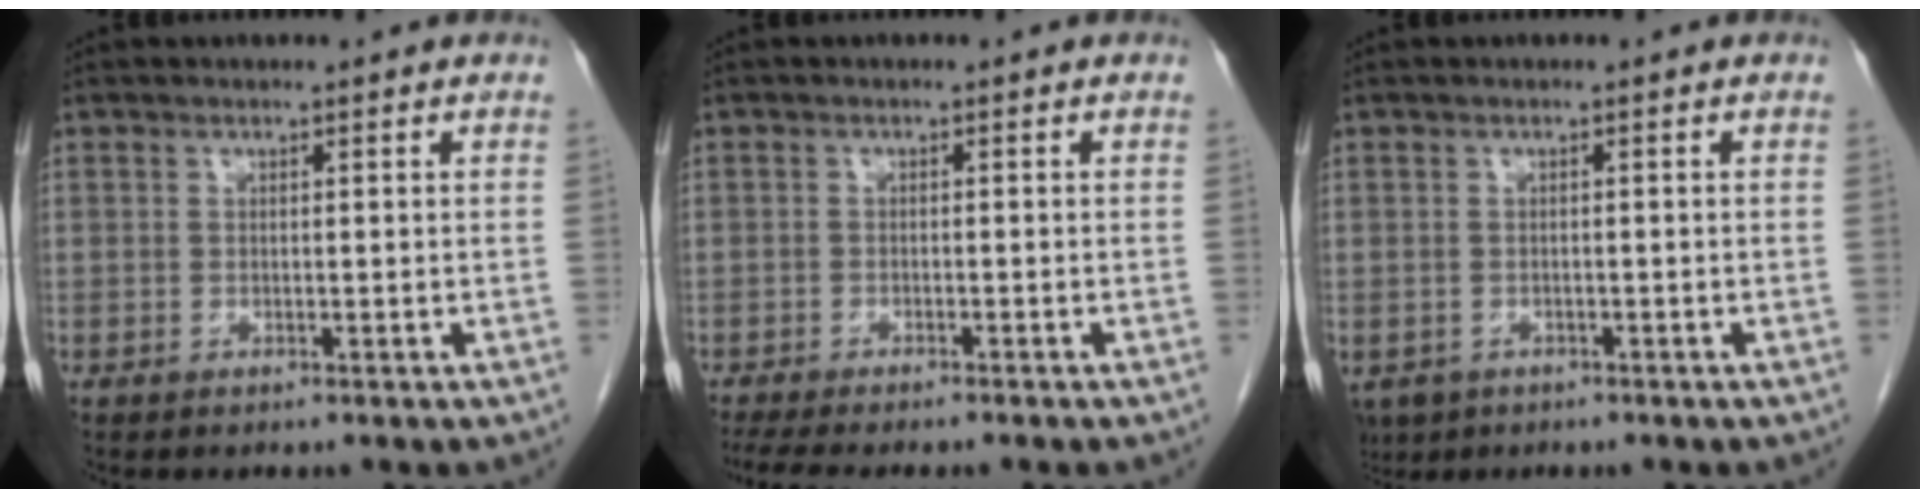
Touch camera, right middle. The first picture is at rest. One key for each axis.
{"total": 7.9, "fx": -6.7, "fy": 0.8, "fz": 4.2, "tx": -0.055, "ty": -0.012, "tz": -0.099}
{"total": 5.2, "fx": -2.9, "fy": 4.0, "fz": 1.8, "tx": -0.041, "ty": -0.004, "tz": -0.043}